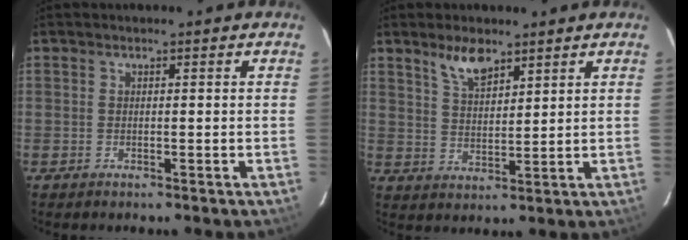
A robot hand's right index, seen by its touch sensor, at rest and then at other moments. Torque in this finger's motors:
{"motor_torque": [0.61, 0.47, 0.09, 0.04]}